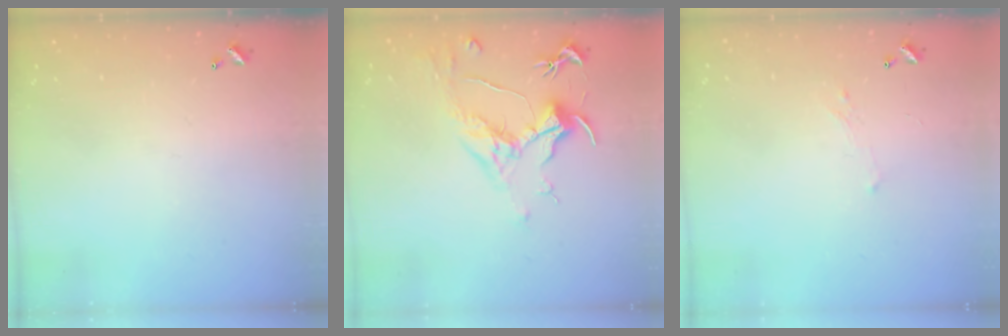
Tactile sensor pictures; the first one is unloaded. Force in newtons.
{"total": 1.6, "press": 1.4, "slide": 0.8}
{"total": 0.8, "press": 0.6, "slide": 0.6}